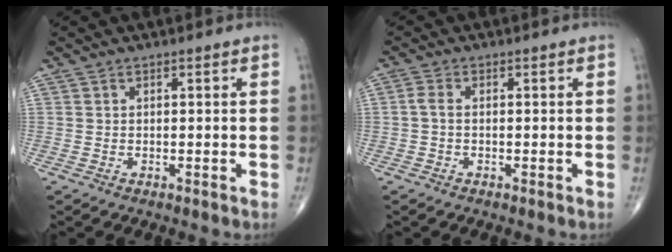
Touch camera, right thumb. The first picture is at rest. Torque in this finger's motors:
{"motor_torque": [-0.15, 0.04, 0.01, -0.02, 0.01]}